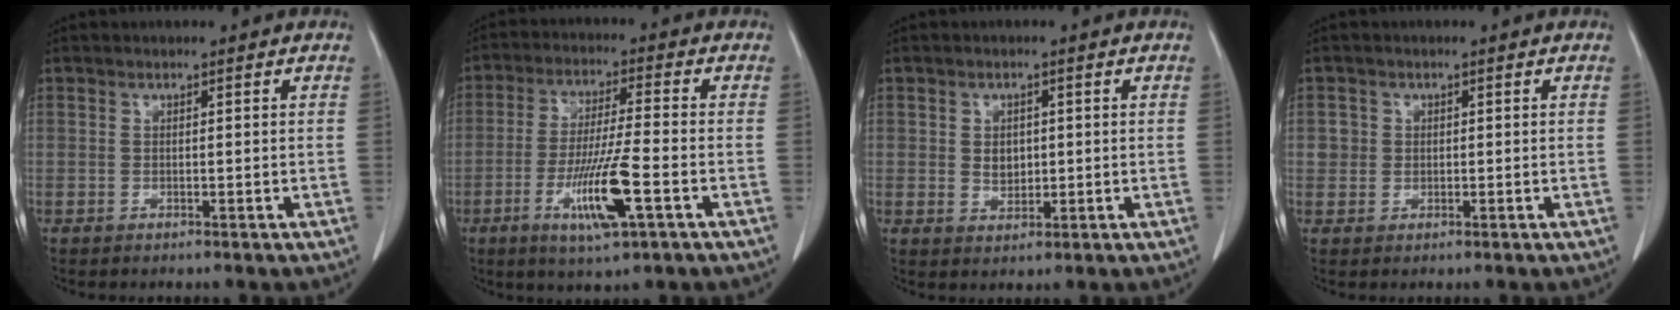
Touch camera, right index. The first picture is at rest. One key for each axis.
{"total": 10.6, "fx": -3.9, "fy": 0.3, "fz": 9.9, "tx": -0.188, "ty": -0.018, "tz": -0.071}
{"total": 2.9, "fx": 0.2, "fy": 2.2, "fz": 1.8, "tx": -0.030, "ty": 0.001, "tz": 0.010}
{"total": 2.0, "fx": 0.3, "fy": 1.9, "fz": 0.3, "tx": 0.006, "ty": 0.003, "tz": 0.004}